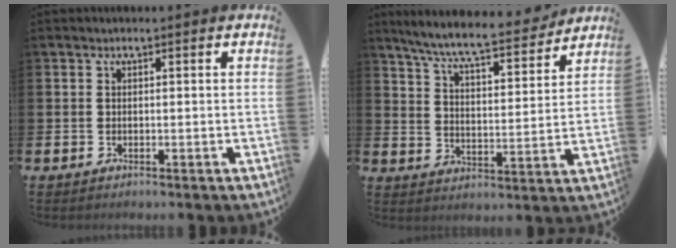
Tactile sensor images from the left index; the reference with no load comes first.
{"total": 8.2, "force": [7.5, 0.9, 3.1], "torque": [-0.088, -0.051, 0.128]}